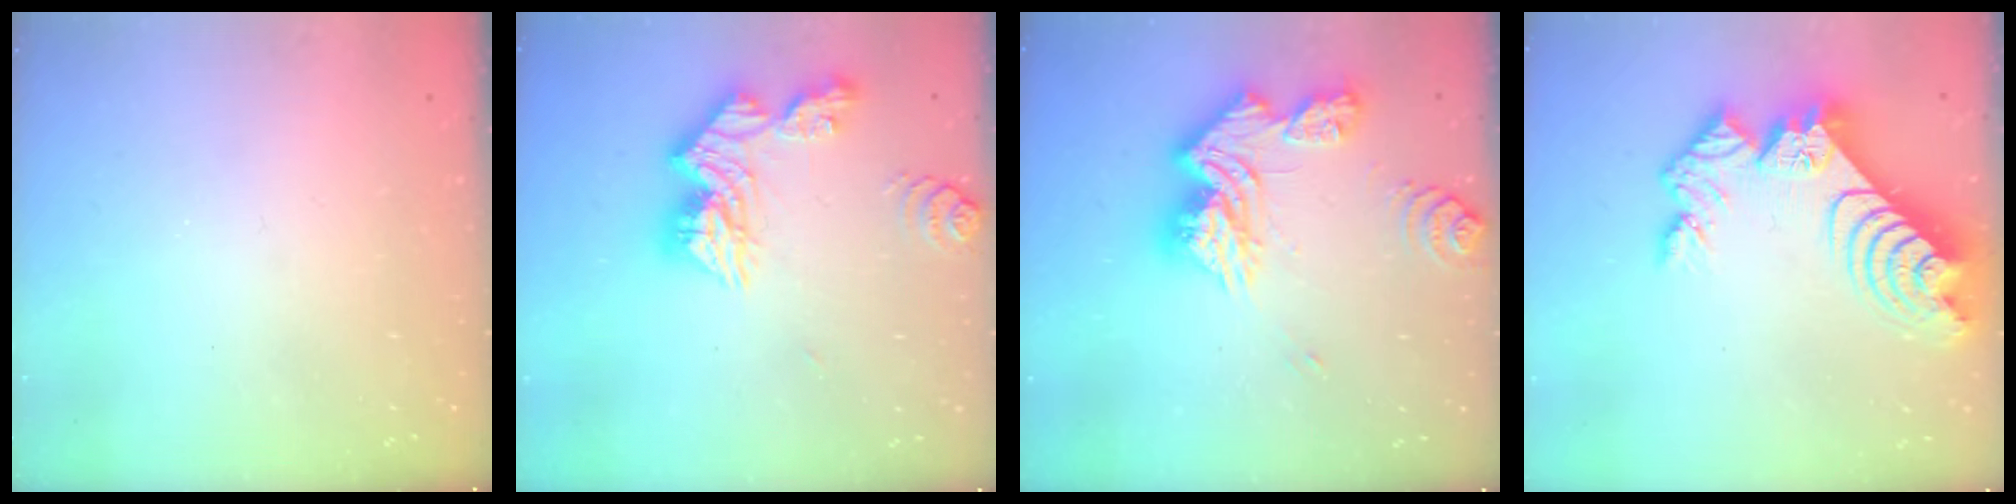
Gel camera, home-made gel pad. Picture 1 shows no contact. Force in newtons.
{"total": 14.2, "press": 14.1, "slide": 1.4}
{"total": 18.7, "press": 18.6, "slide": 1.9}
{"total": 15.0, "press": 15.0, "slide": 1.4}